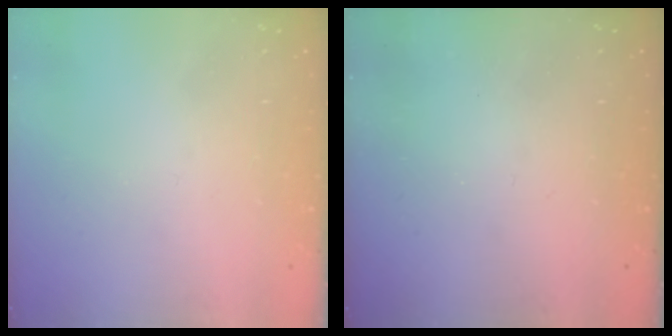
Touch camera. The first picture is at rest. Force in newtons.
{"total": 0.0}